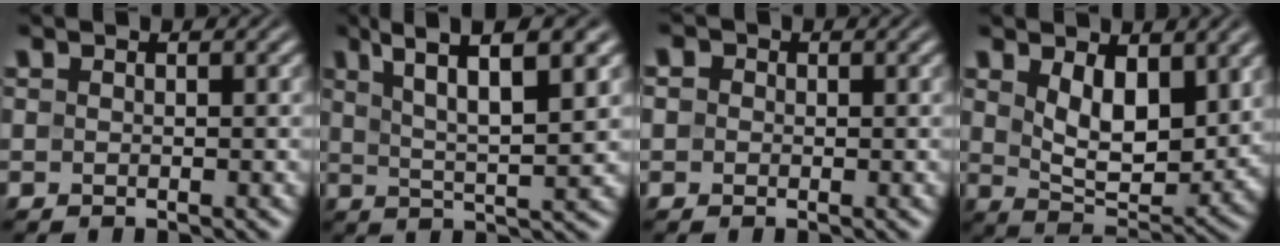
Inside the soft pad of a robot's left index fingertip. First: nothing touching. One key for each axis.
{"total": 7.3, "fx": 4.0, "fy": 1.5, "fz": 5.9, "tx": -0.097, "ty": 0.010, "tz": 0.072}
{"total": 1.6, "fx": 0.6, "fy": 1.4, "fz": 0.7, "tx": -0.008, "ty": 0.011, "tz": -0.011}
{"total": 6.0, "fx": 2.2, "fy": 3.2, "fz": 4.6, "tx": -0.088, "ty": -0.016, "tz": 0.047}